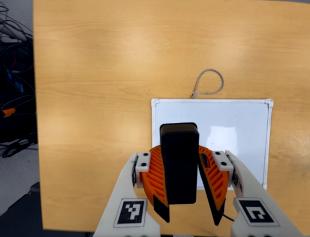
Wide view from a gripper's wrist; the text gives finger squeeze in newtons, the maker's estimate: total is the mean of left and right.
{"total": 8.1, "left": 8.4, "right": 7.7}